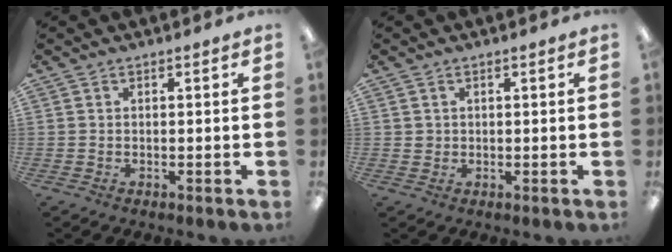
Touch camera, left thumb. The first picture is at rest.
{"total": 1.2, "force": [0.5, 1.1, 0.3], "torque": [-0.007, 0.004, 0.008]}